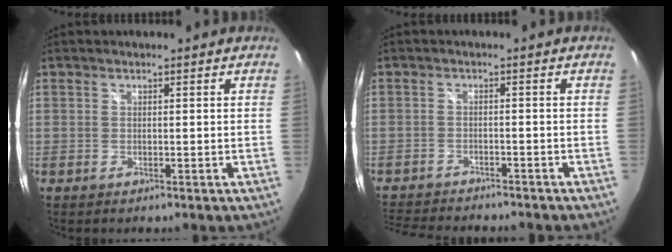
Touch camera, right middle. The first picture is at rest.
{"total": 9.6, "force": [-8.8, 2.0, 3.1], "torque": [-0.085, -0.012, -0.142]}